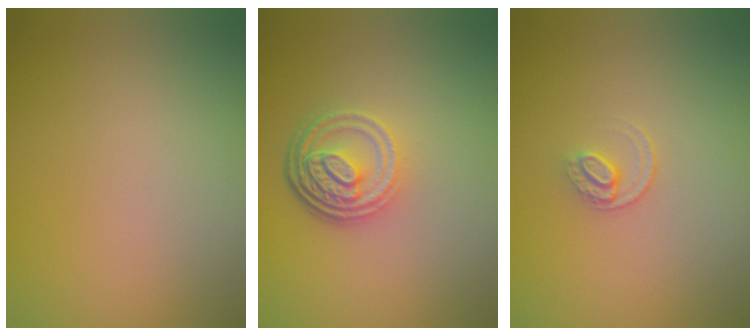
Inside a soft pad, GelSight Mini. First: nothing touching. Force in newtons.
{"total": 4.7, "press": 3.5, "slide": 3.2}
{"total": 1.2, "press": 0.8, "slide": 0.9}